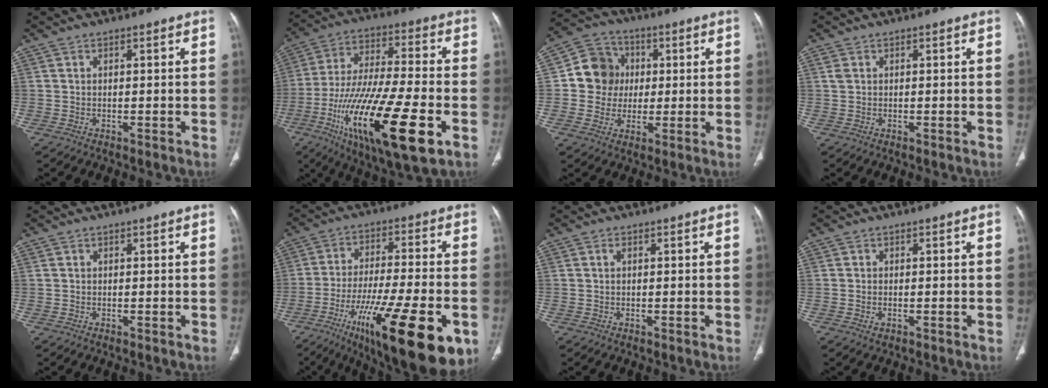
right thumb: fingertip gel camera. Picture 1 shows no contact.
{"total": 27.3, "force": [-9.7, 7.9, 24.2], "torque": [-0.475, -0.004, -0.160]}
{"total": 10.0, "force": [0.9, 9.4, 3.4], "torque": [-0.022, 0.011, 0.008]}
{"total": 1.1, "force": [0.5, 0.7, 0.6], "torque": [-0.015, 0.007, 0.014]}
{"total": 0.0}
{"total": 24.3, "force": [-10.4, 6.6, 21.0], "torque": [-0.314, 0.014, -0.156]}
{"total": 0.8, "force": [0.3, 0.3, 0.6], "torque": [-0.014, 0.004, 0.005]}
{"total": 1.0, "force": [-0.4, 0.6, 0.8], "torque": [-0.018, 0.003, -0.005]}